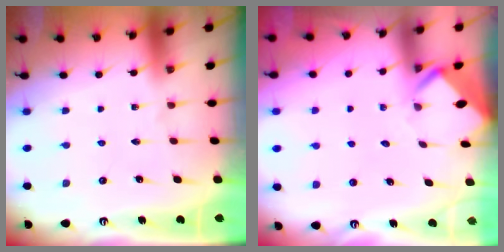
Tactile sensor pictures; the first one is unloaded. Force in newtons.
{"total": 3.5, "press": 3.5, "slide": 0.2}